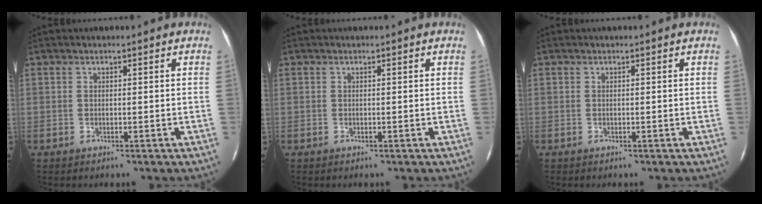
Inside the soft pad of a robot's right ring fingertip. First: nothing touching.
{"total": 0.0}
{"total": 0.0}